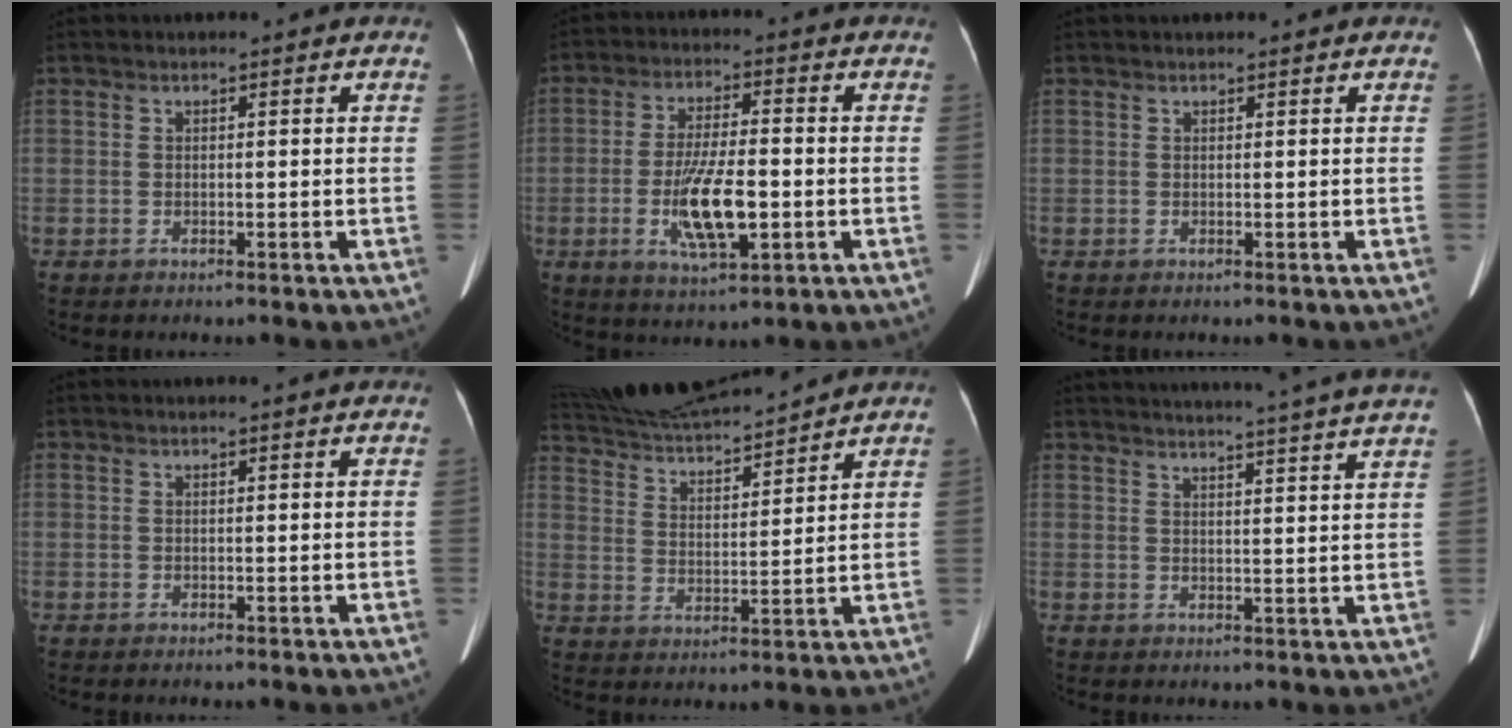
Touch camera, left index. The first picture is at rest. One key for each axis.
{"total": 9.8, "fx": -2.3, "fy": 2.4, "fz": 9.2, "tx": -0.178, "ty": -0.008, "tz": -0.038}
{"total": 1.2, "fx": 1.0, "fy": 0.2, "fz": 0.5, "tx": -0.006, "ty": 0.021, "tz": 0.016}
{"total": 1.1, "fx": 0.9, "fy": -0.2, "fz": 0.6, "tx": -0.009, "ty": 0.013, "tz": 0.011}
{"total": 15.7, "fx": 14.8, "fy": 0.9, "fz": 5.2, "tx": -0.099, "ty": 0.020, "tz": 0.259}
{"total": 21.1, "fx": 19.5, "fy": -1.6, "fz": 7.8, "tx": -0.124, "ty": -0.030, "tz": 0.241}